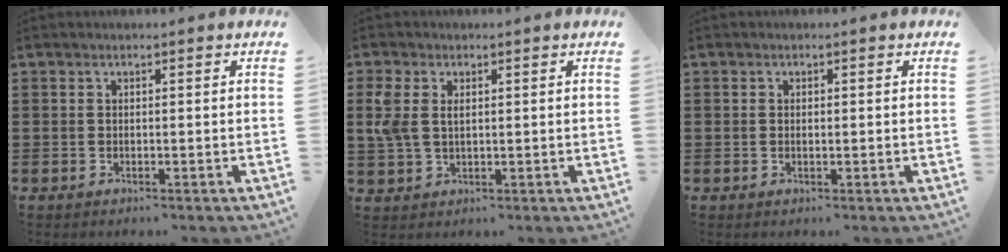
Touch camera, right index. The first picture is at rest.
{"total": 3.8, "force": [1.3, 2.4, 2.8], "torque": [-0.076, 0.004, 0.017]}
{"total": 0.6, "force": [0.0, 0.3, 0.5], "torque": [-0.011, 0.001, 0.001]}